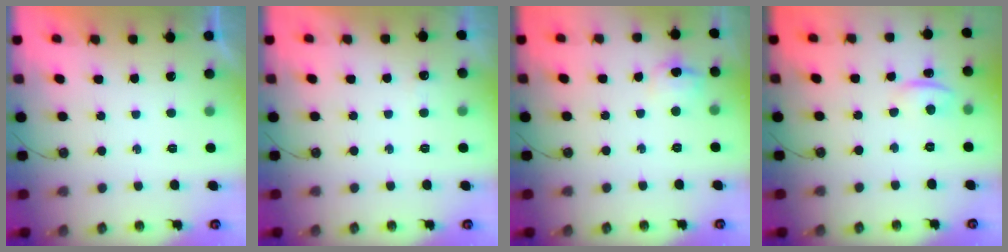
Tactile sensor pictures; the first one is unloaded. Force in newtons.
{"total": 3.3, "press": 3.2, "slide": 0.7}
{"total": 8.1, "press": 8.1, "slide": 0.8}
{"total": 2.2, "press": 1.7, "slide": 1.5}